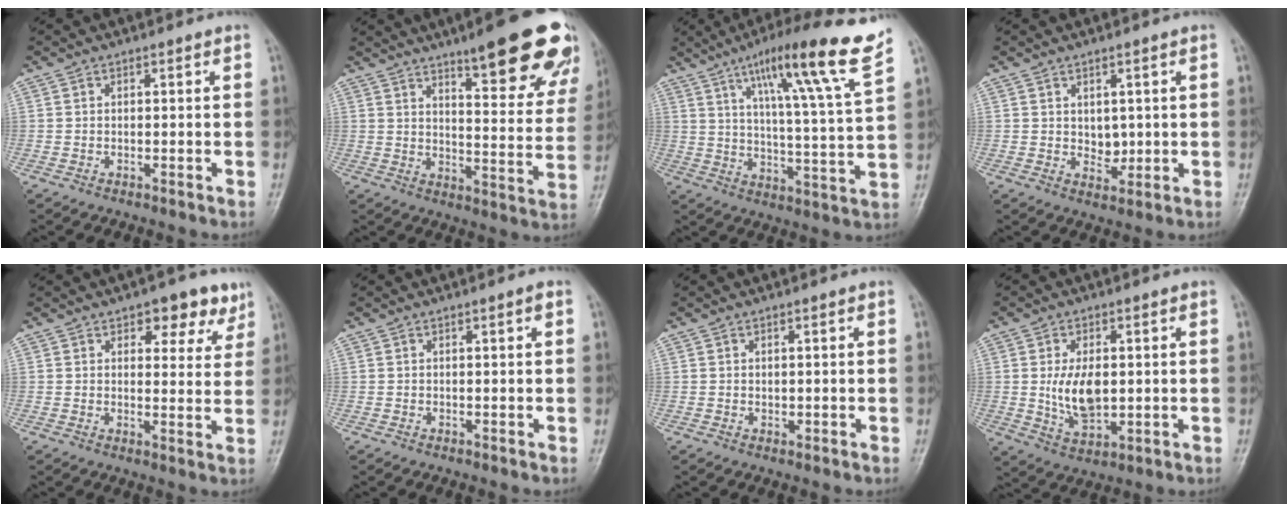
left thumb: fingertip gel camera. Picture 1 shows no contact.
{"total": 21.5, "force": [14.0, 4.9, 15.5], "torque": [-0.164, -0.066, 0.185]}
{"total": 18.2, "force": [11.1, 0.1, 14.4], "torque": [-0.211, -0.050, 0.164]}
{"total": 3.3, "force": [0.7, 2.4, 2.2], "torque": [-0.019, -0.010, 0.019]}
{"total": 8.0, "force": [4.9, 4.2, 4.7], "torque": [-0.021, -0.021, 0.062]}
{"total": 1.0, "force": [0.4, 0.0, 0.9], "torque": [-0.015, 0.001, 0.006]}
{"total": 0.9, "force": [0.4, 0.5, 0.6], "torque": [-0.005, -0.004, 0.009]}
{"total": 8.5, "force": [0.6, 4.8, 7.0], "torque": [-0.117, -0.012, 0.021]}